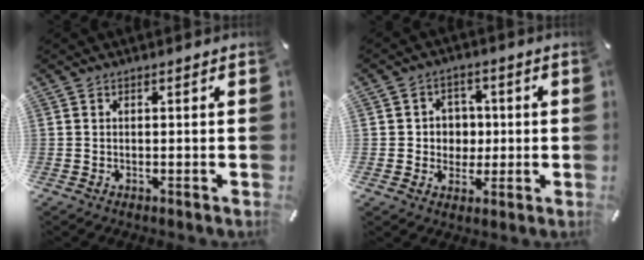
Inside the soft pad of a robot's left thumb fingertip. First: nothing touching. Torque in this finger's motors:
{"motor_torque": [-0.04, 0.16, 0.43, 0.02, -0.01]}